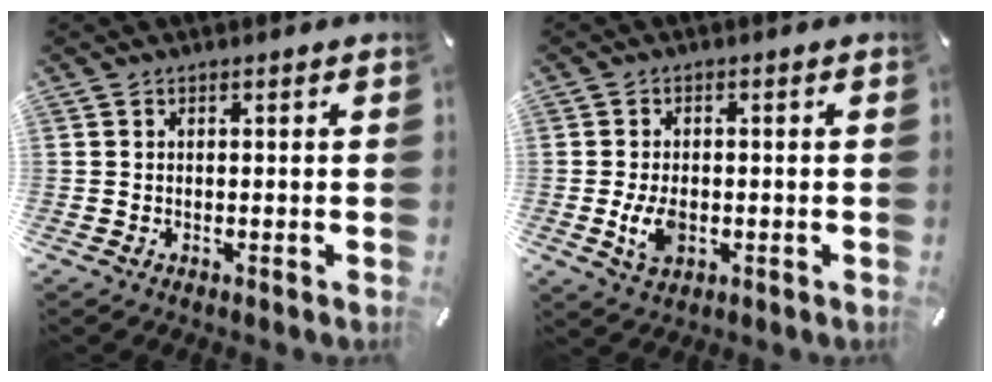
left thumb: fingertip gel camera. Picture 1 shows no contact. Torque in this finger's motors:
{"motor_torque": [0.36, 0.80, 0.65, 0.22, 0.03]}